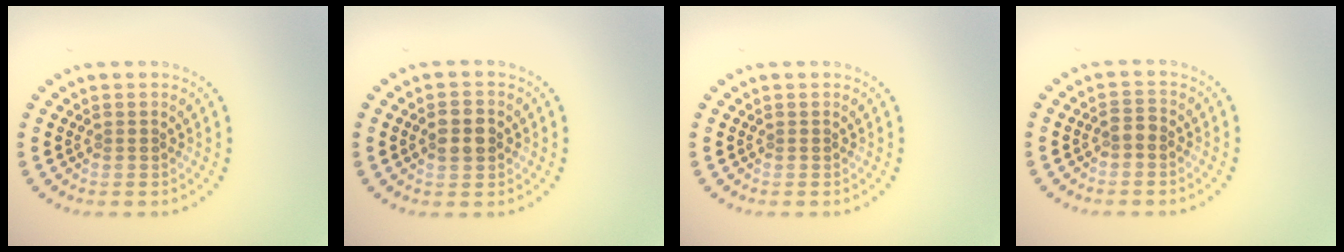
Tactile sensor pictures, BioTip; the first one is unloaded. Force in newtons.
{"total": 2.9, "press": 2.9, "slide": 0.1}
{"total": 0.0}
{"total": 1.2, "press": 1.2, "slide": 0.3}